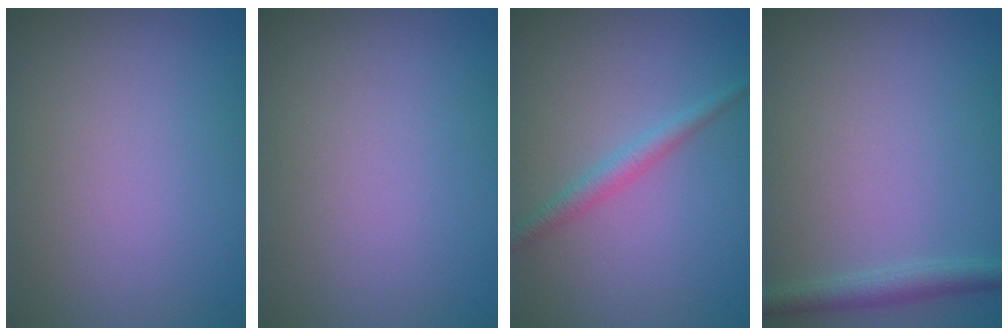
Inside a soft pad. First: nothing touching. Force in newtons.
{"total": 0.0}
{"total": 1.8, "press": 1.8, "slide": 0.0}
{"total": 1.9, "press": 1.9, "slide": 0.1}